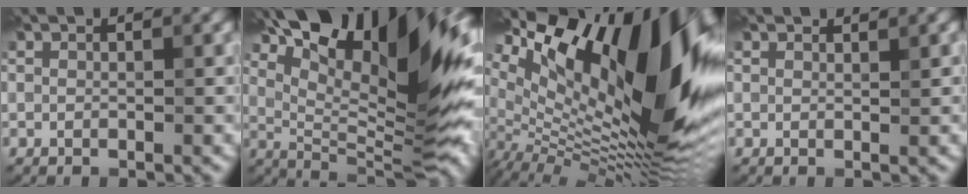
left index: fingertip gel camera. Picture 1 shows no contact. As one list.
[{"total": 17.1, "force": [8.1, 5.8, 13.9], "torque": [-0.215, 0.024, 0.134]}, {"total": 19.9, "force": [6.3, 7.5, 17.3], "torque": [-0.285, 0.046, 0.103]}, {"total": 0.7, "force": [0.7, -0.2, 0.1], "torque": [-0.002, 0.003, 0.012]}]